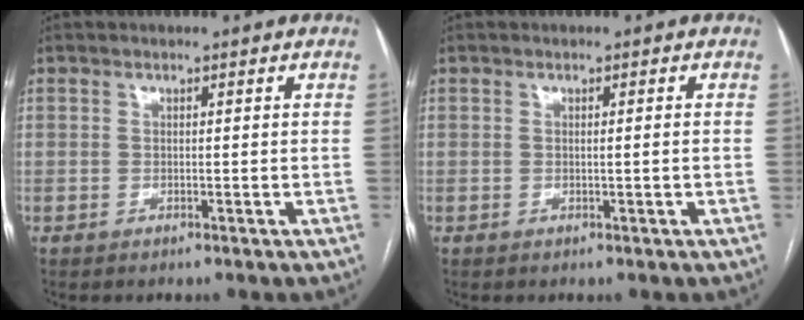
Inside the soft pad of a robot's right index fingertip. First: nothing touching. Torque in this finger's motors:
{"motor_torque": [-0.14, -0.10, -0.03, -0.01]}